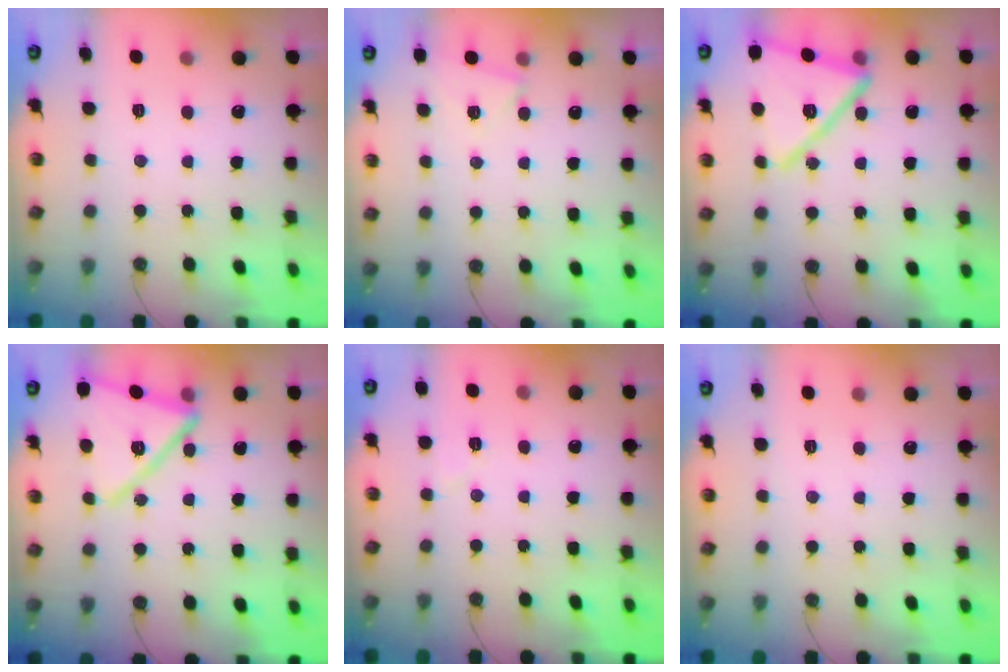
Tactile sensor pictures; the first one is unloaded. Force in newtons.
{"total": 4.2, "press": 3.2, "slide": 2.8}
{"total": 19.0, "press": 18.9, "slide": 1.5}
{"total": 16.9, "press": 16.9, "slide": 1.5}
{"total": 3.5, "press": 3.1, "slide": 1.8}
{"total": 0.0}